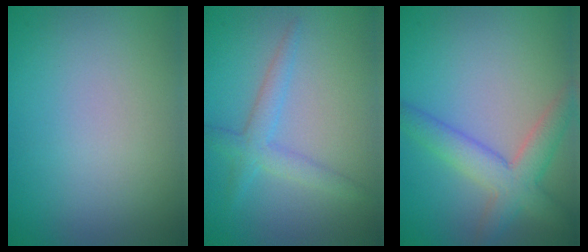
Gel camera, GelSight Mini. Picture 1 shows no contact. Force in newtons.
{"total": 2.5, "press": 2.5, "slide": 0.1}
{"total": 4.6, "press": 4.6, "slide": 0.2}